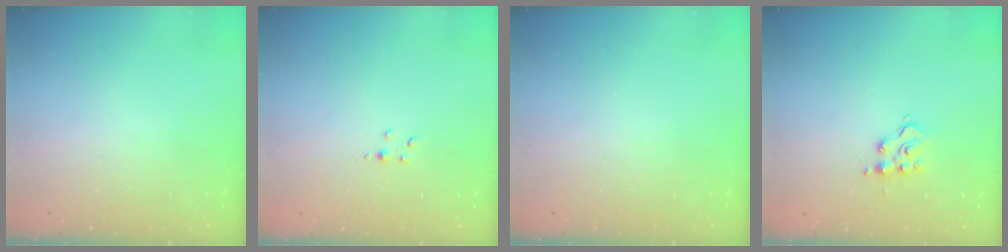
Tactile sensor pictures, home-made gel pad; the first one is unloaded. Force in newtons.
{"total": 2.5, "press": 2.5, "slide": 0.3}
{"total": 0.0}
{"total": 7.9, "press": 7.8, "slide": 0.7}